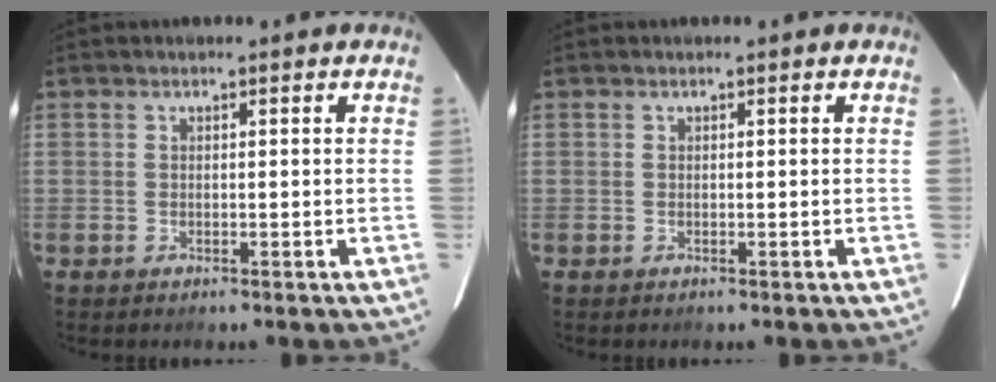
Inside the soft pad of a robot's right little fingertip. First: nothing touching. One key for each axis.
{"total": 0.0}